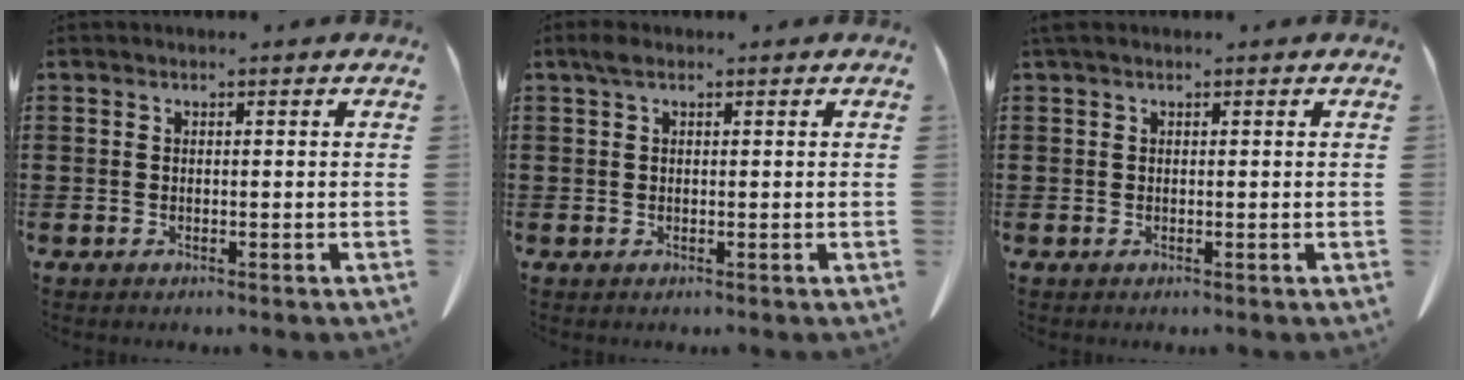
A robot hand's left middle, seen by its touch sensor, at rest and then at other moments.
{"total": 1.4, "force": [0.6, 0.7, 1.1], "torque": [-0.026, 0.004, 0.010]}
{"total": 0.6, "force": [0.3, 0.2, 0.4], "torque": [-0.010, 0.002, 0.005]}